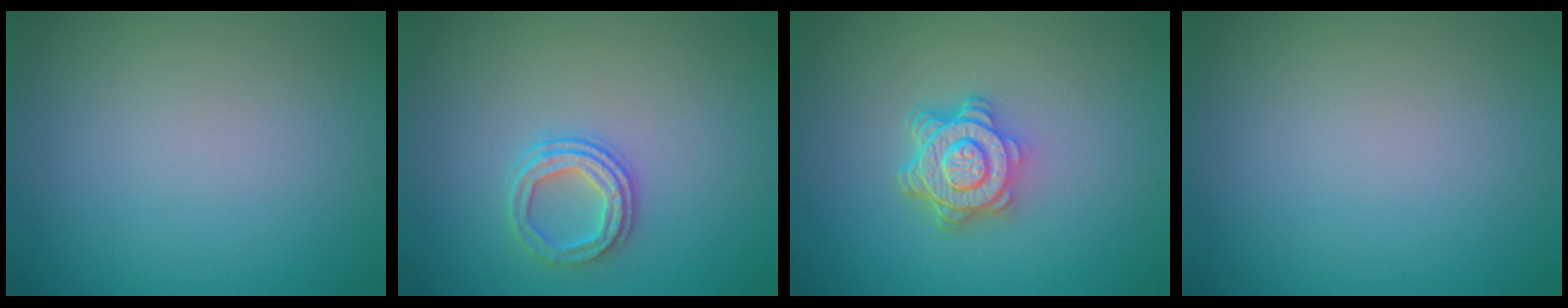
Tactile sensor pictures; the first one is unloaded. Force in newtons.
{"total": 2.7, "press": 2.4, "slide": 1.2}
{"total": 4.8, "press": 3.7, "slide": 3.1}
{"total": 0.0}